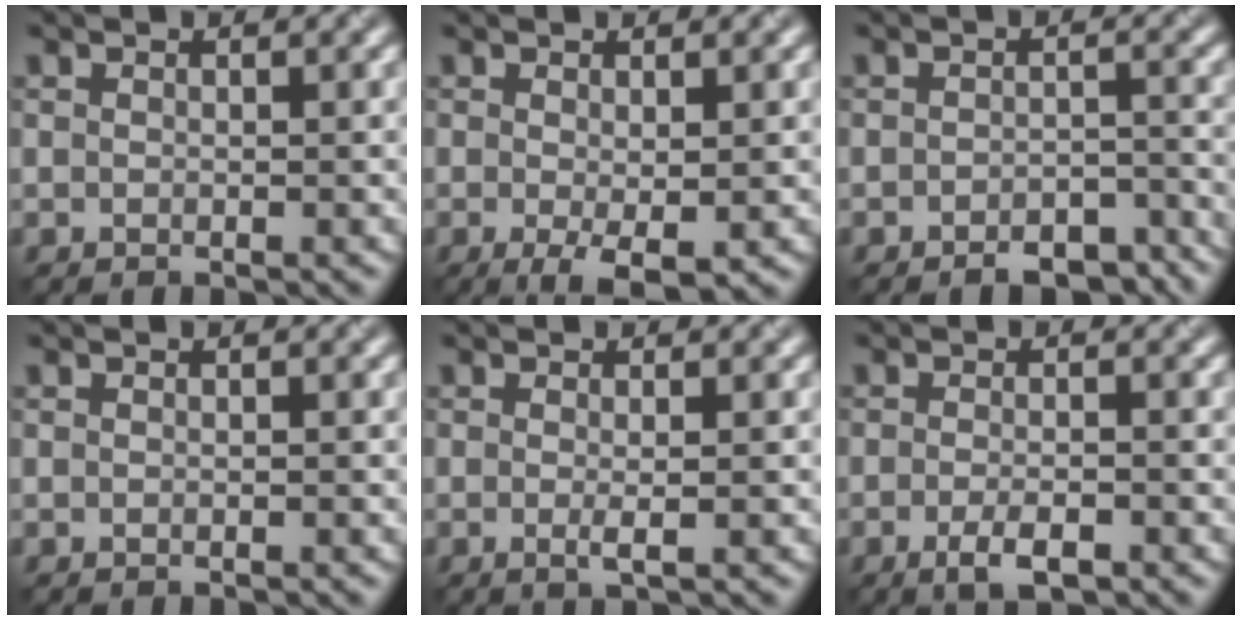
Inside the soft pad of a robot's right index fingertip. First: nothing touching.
{"total": 2.6, "force": [-0.9, 0.4, 2.4], "torque": [-0.046, -0.005, -0.004]}
{"total": 4.0, "force": [-3.6, 0.7, 1.6], "torque": [-0.025, 0.002, -0.037]}
{"total": 0.0}
{"total": 1.0, "force": [-0.5, -0.1, 0.8], "torque": [-0.021, 0.001, -0.004]}
{"total": 2.4, "force": [-1.7, 0.4, 1.6], "torque": [-0.034, 0.001, -0.020]}